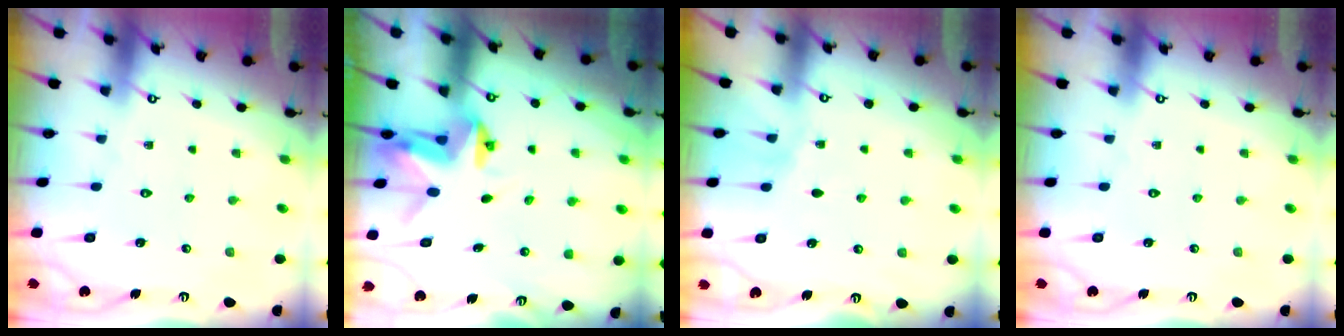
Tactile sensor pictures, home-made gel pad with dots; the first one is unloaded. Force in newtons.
{"total": 3.9, "press": 3.9, "slide": 0.2}
{"total": 5.2, "press": 4.5, "slide": 2.6}
{"total": 0.0}